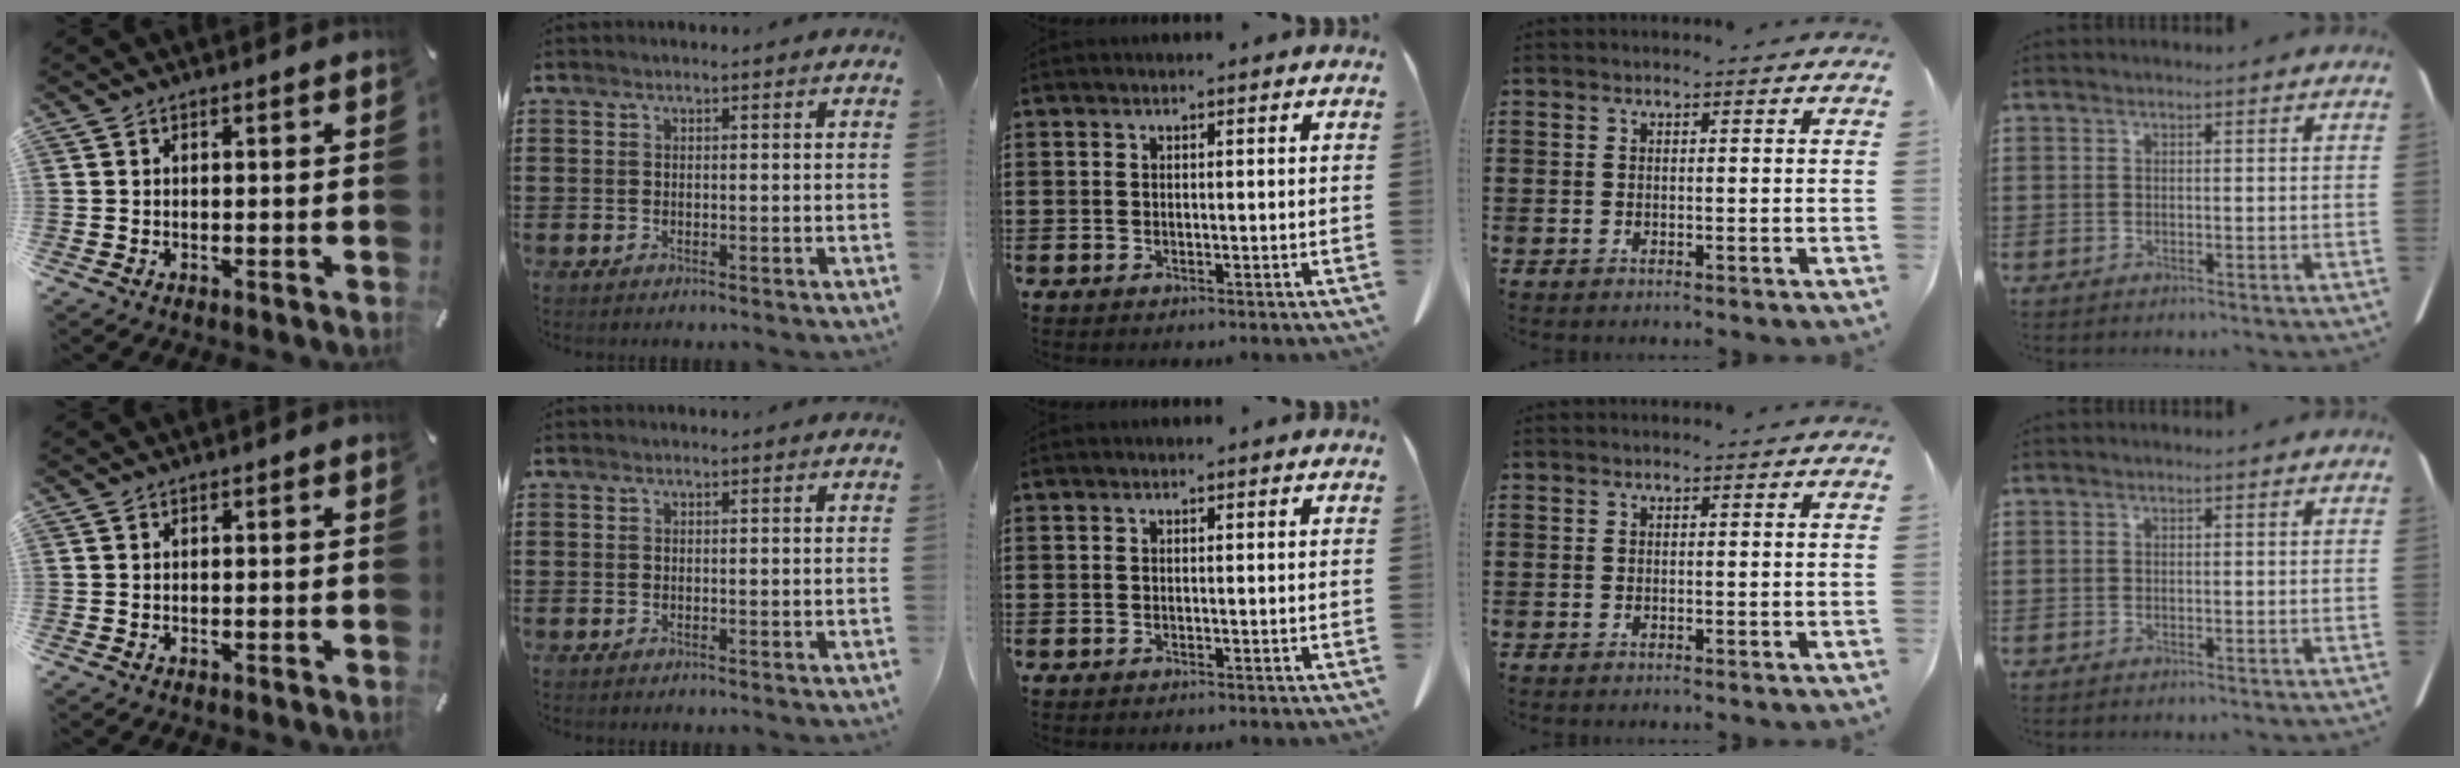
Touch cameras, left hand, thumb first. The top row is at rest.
{}